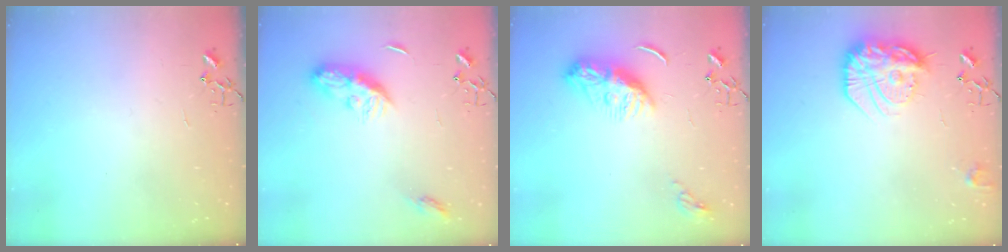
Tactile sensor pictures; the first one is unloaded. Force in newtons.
{"total": 9.3, "press": 9.3, "slide": 0.3}
{"total": 9.4, "press": 9.4, "slide": 0.6}
{"total": 19.0, "press": 18.9, "slide": 1.4}